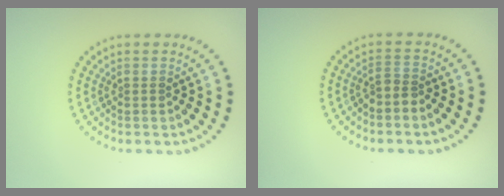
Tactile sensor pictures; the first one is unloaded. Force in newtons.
{"total": 1.5, "press": 1.1, "slide": 0.9}